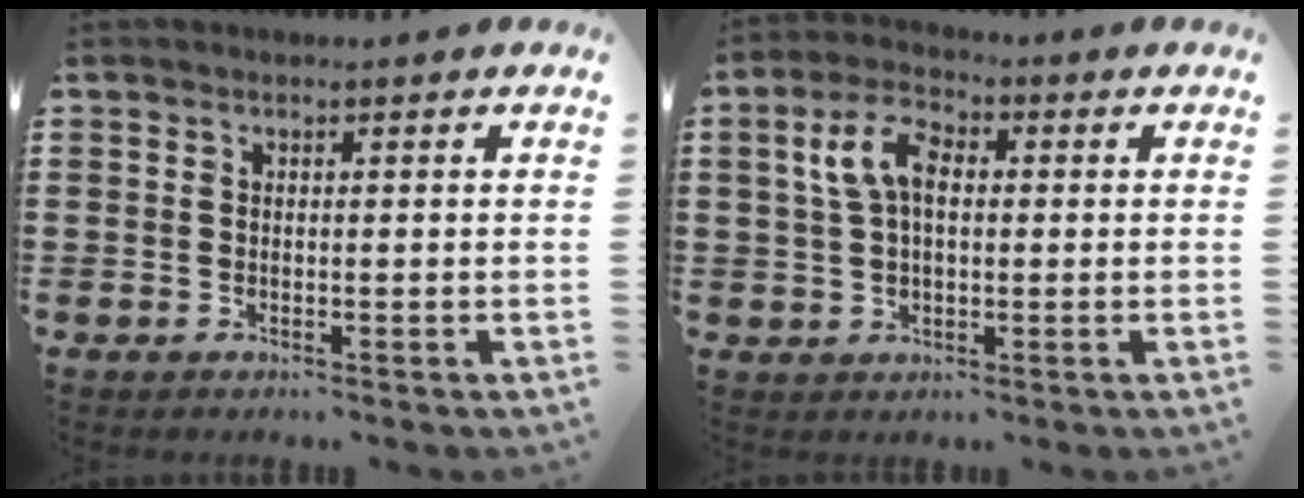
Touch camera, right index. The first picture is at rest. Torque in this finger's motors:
{"motor_torque": [1.00, 0.33, 0.33, 0.16]}